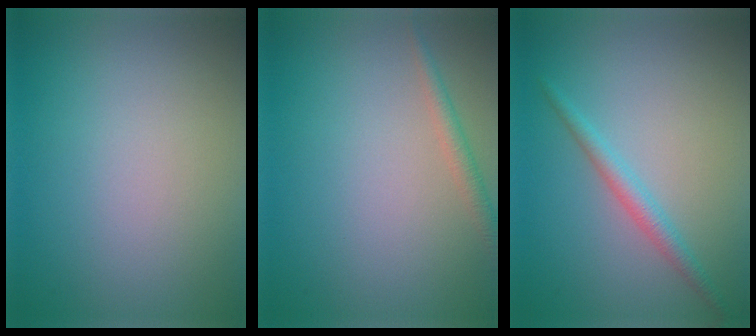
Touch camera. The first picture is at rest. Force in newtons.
{"total": 1.5, "press": 1.5, "slide": 0.0}
{"total": 2.0, "press": 2.0, "slide": 0.0}